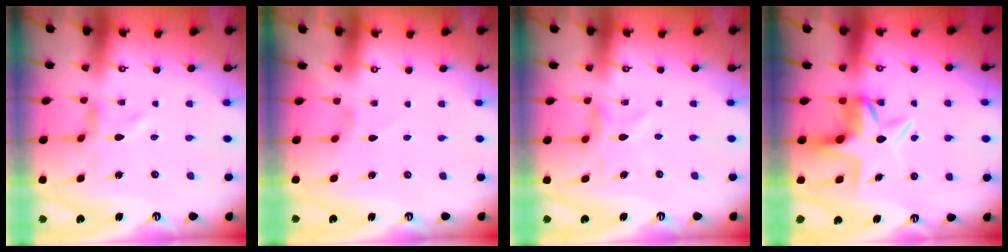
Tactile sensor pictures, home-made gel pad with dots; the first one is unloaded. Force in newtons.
{"total": 0.7, "press": 0.7, "slide": 0.1}
{"total": 3.2, "press": 3.2, "slide": 0.4}
{"total": 7.9, "press": 7.4, "slide": 2.6}